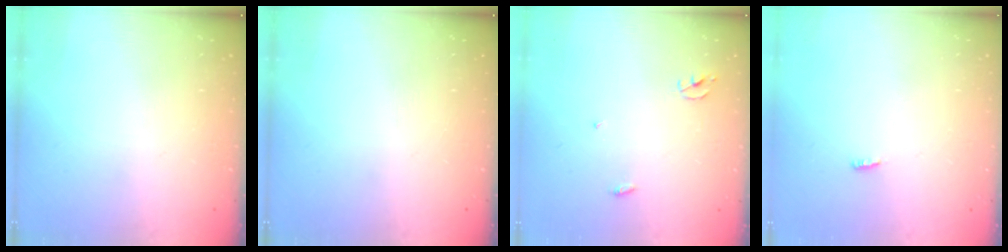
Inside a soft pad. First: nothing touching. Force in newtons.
{"total": 0.0}
{"total": 2.3, "press": 2.3, "slide": 0.2}
{"total": 2.8, "press": 2.7, "slide": 0.8}